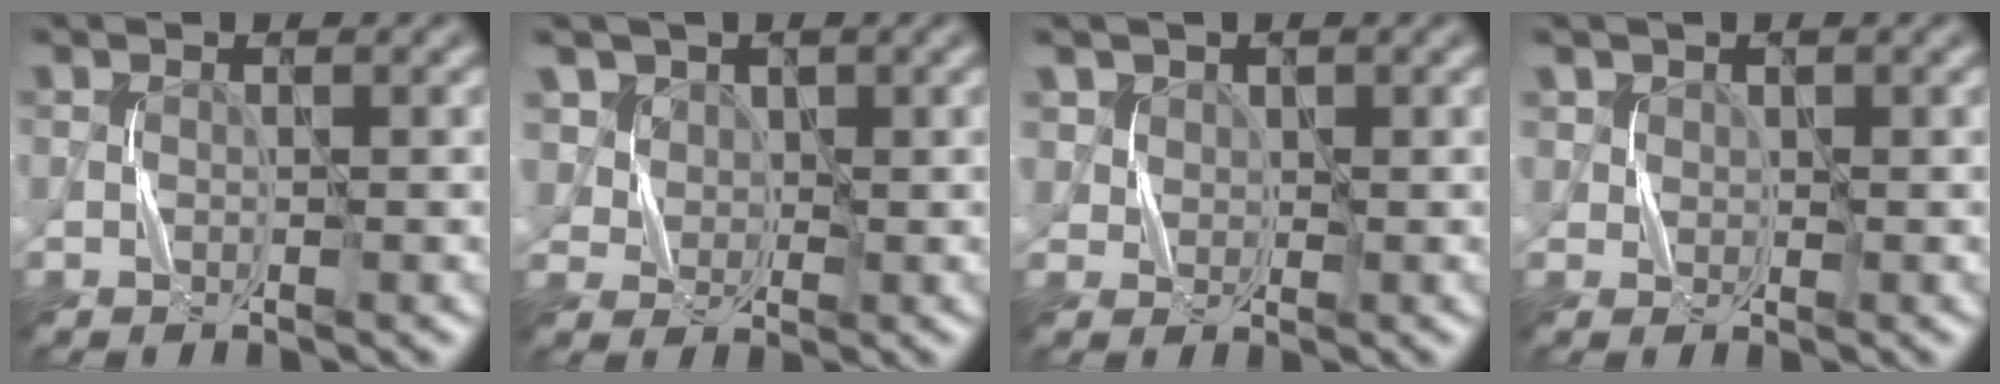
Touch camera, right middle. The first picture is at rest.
{"total": 5.2, "force": [3.0, 3.9, 1.7], "torque": [-0.051, -0.010, 0.061]}
{"total": 3.0, "force": [1.7, 2.3, 0.8], "torque": [-0.033, -0.009, 0.044]}
{"total": 1.5, "force": [0.8, 1.3, 0.2], "torque": [-0.005, -0.006, 0.021]}